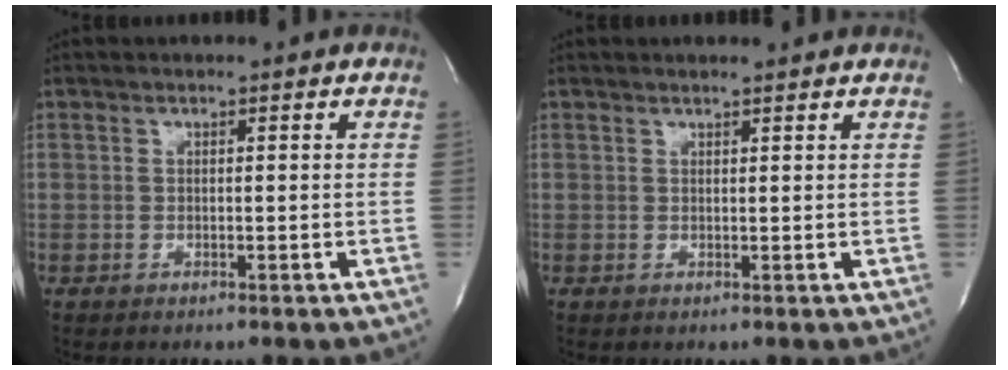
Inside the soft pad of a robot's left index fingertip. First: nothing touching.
{"total": 2.1, "force": [1.9, 0.2, 0.9], "torque": [-0.014, 0.008, 0.027]}